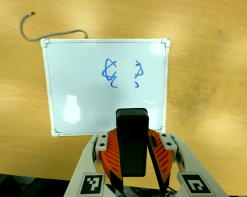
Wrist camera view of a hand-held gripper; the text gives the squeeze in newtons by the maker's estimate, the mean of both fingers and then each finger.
{"total": 8.8, "left": 8.2, "right": 9.5}